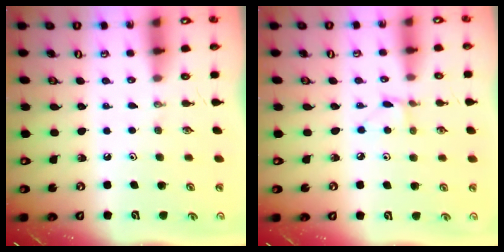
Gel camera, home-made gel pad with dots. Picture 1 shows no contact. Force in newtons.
{"total": 2.6, "press": 2.6, "slide": 0.3}